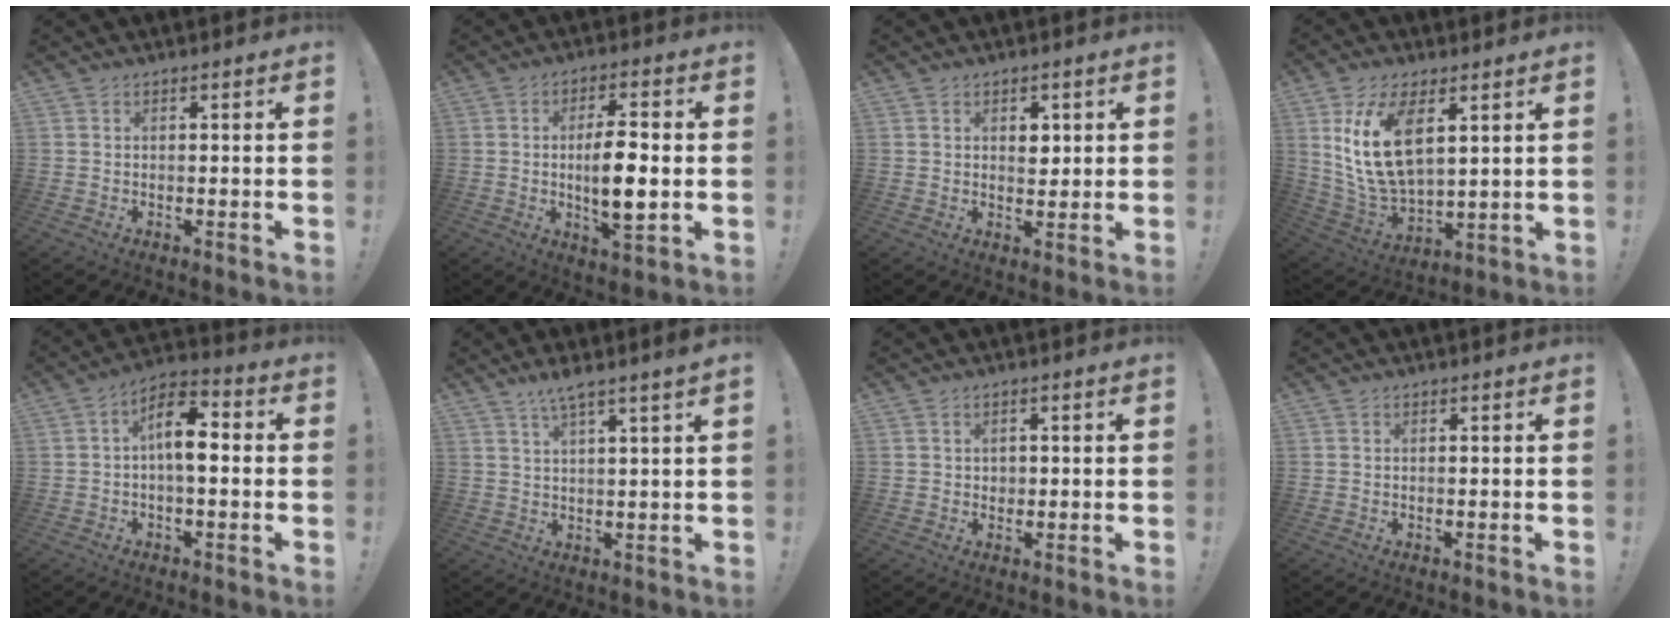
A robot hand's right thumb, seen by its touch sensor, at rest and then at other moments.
{"total": 10.2, "force": [-0.7, 3.0, 9.8], "torque": [-0.169, -0.012, -0.023]}
{"total": 3.5, "force": [1.1, 2.8, 1.7], "torque": [-0.010, -0.006, 0.013]}
{"total": 15.6, "force": [6.4, 8.3, 11.6], "torque": [-0.237, -0.029, 0.115]}
{"total": 9.9, "force": [0.5, 5.0, 8.6], "torque": [-0.133, 0.003, 0.008]}
{"total": 4.9, "force": [3.4, -0.5, 3.5], "torque": [-0.066, -0.016, 0.055]}
{"total": 1.3, "force": [0.1, 1.3, 0.1], "torque": [0.000, 0.003, 0.002]}
{"total": 0.0}